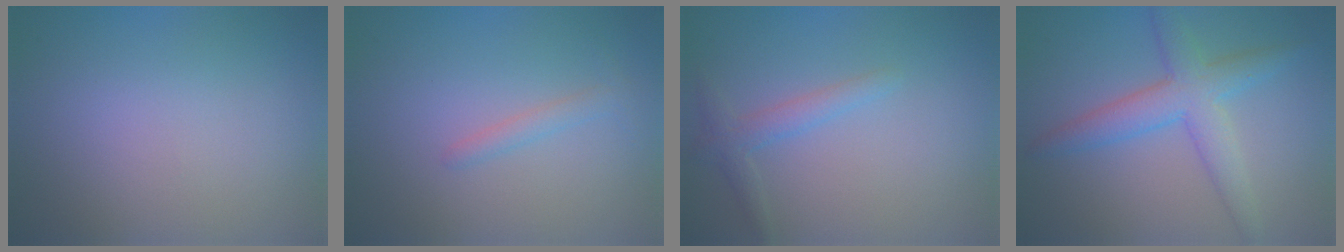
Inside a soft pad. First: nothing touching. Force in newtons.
{"total": 1.1, "press": 1.1, "slide": 0.1}
{"total": 1.8, "press": 1.8, "slide": 0.1}
{"total": 4.6, "press": 4.6, "slide": 0.1}